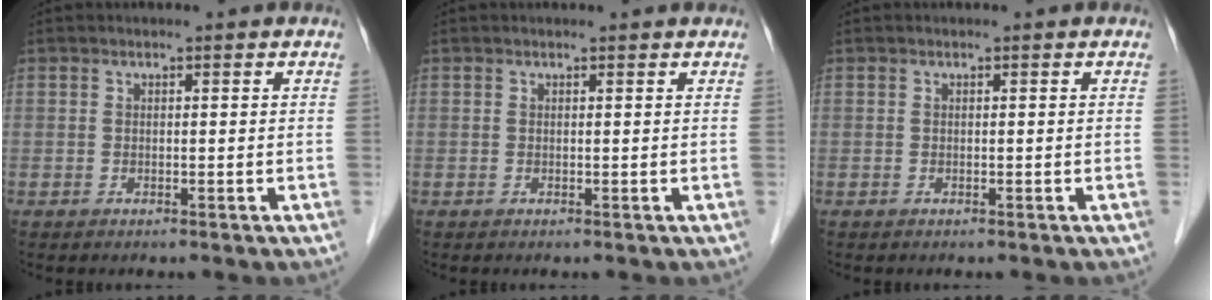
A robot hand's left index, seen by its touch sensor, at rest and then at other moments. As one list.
[{"total": 1.2, "force": [1.2, 0.0, 0.1], "torque": [-0.012, 0.003, 0.010]}, {"total": 0.0}]